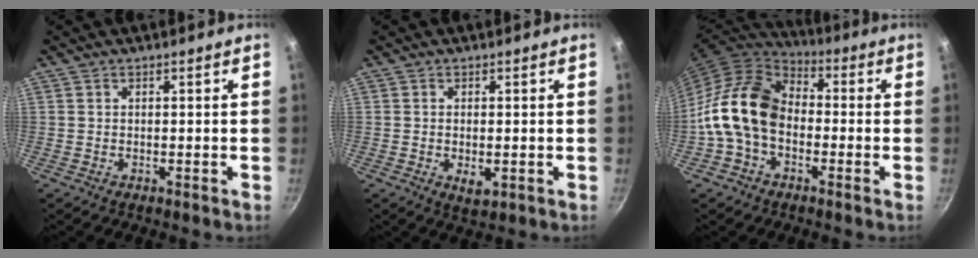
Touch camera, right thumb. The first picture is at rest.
{"total": 3.2, "force": [-0.6, 1.6, 2.8], "torque": [-0.046, -0.010, -0.006]}
{"total": 15.4, "force": [-2.2, 11.0, 10.5], "torque": [-0.165, 0.038, -0.061]}